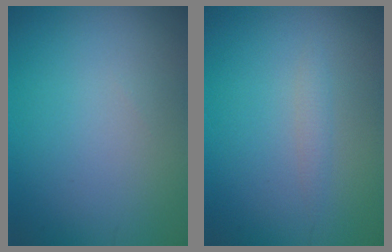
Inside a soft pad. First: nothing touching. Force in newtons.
{"total": 0.9, "press": 0.9, "slide": 0.0}